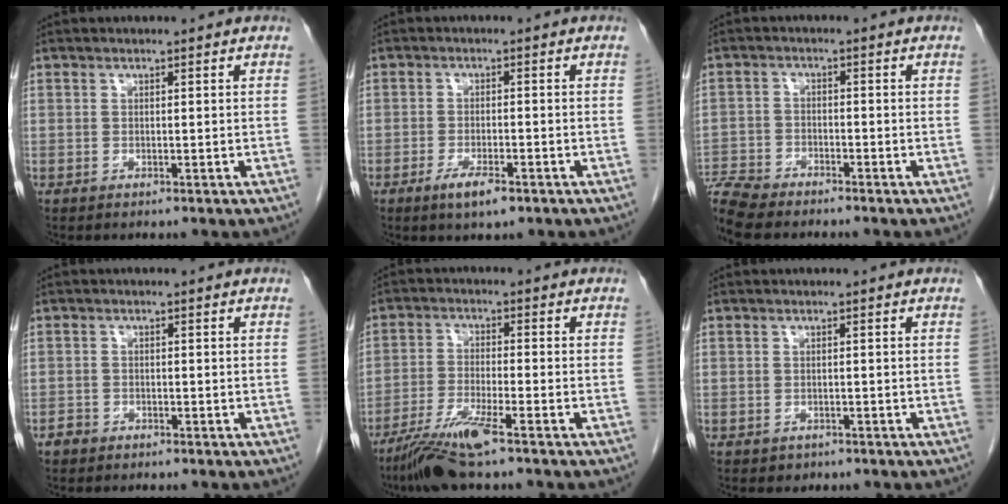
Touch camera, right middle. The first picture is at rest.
{"total": 4.1, "force": [-2.5, 1.0, 3.1], "torque": [-0.064, -0.005, -0.041]}
{"total": 7.8, "force": [-7.4, 0.9, 2.2], "torque": [-0.045, -0.007, -0.138]}
{"total": 1.3, "force": [-1.0, 0.9, 0.1], "torque": [-0.006, 0.004, -0.019]}
{"total": 7.8, "force": [-5.5, 0.1, 5.6], "torque": [-0.113, -0.024, -0.107]}
{"total": 1.1, "force": [-0.8, 0.8, 0.1], "torque": [-0.009, 0.001, -0.008]}